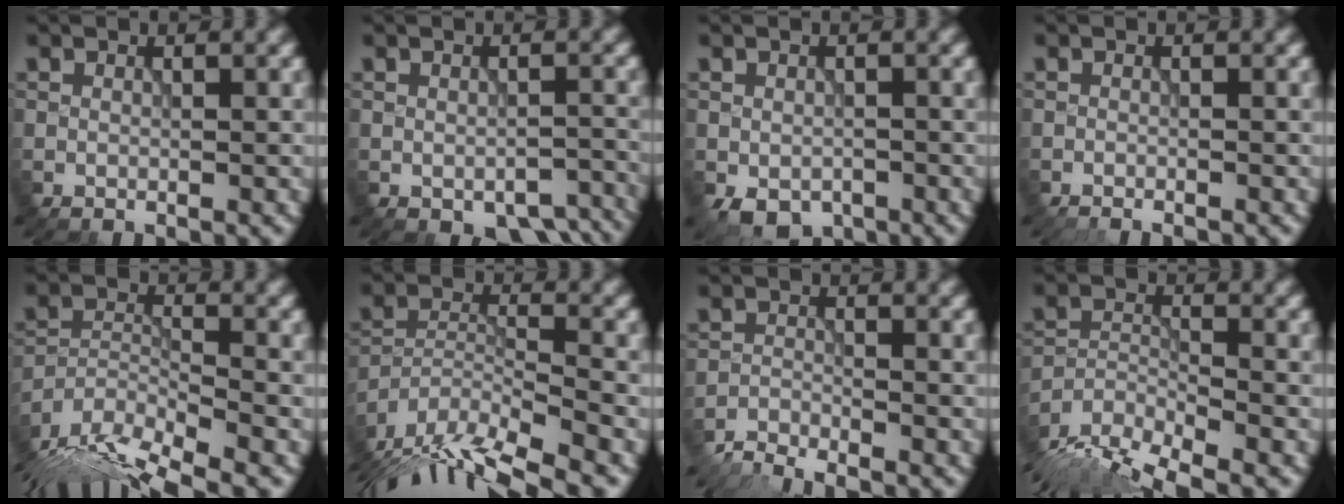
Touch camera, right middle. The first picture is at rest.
{"total": 3.9, "force": [-2.7, 1.9, 2.1], "torque": [-0.026, -0.015, -0.023]}
{"total": 3.5, "force": [-2.0, 2.2, 1.8], "torque": [-0.032, -0.012, -0.032]}
{"total": 1.4, "force": [-1.3, 0.1, 0.4], "torque": [0.003, -0.004, -0.024]}
{"total": 11.8, "force": [-10.0, 3.2, 5.4], "torque": [-0.098, -0.015, -0.158]}
{"total": 13.8, "force": [-11.9, 3.5, 6.0], "torque": [-0.105, -0.008, -0.176]}
{"total": 3.1, "force": [-3.1, 0.2, 0.6], "torque": [-0.014, -0.004, -0.068]}
{"total": 8.5, "force": [-7.2, 2.1, 3.9], "torque": [-0.072, -0.015, -0.134]}